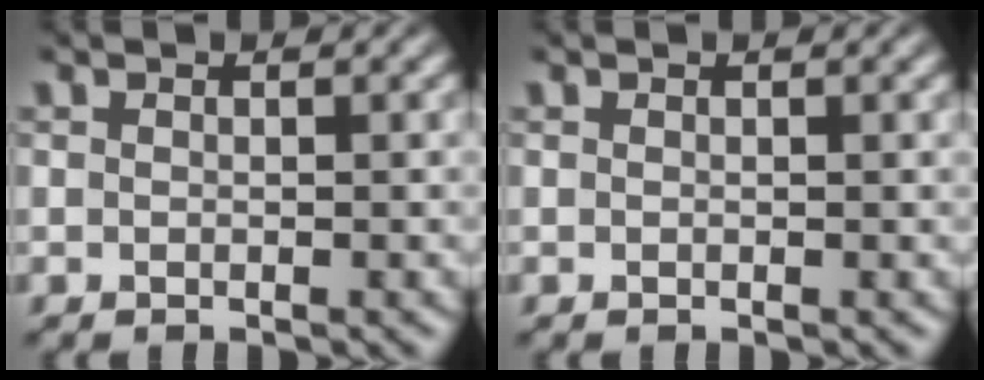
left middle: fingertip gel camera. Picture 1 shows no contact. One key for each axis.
{"total": 0.0}